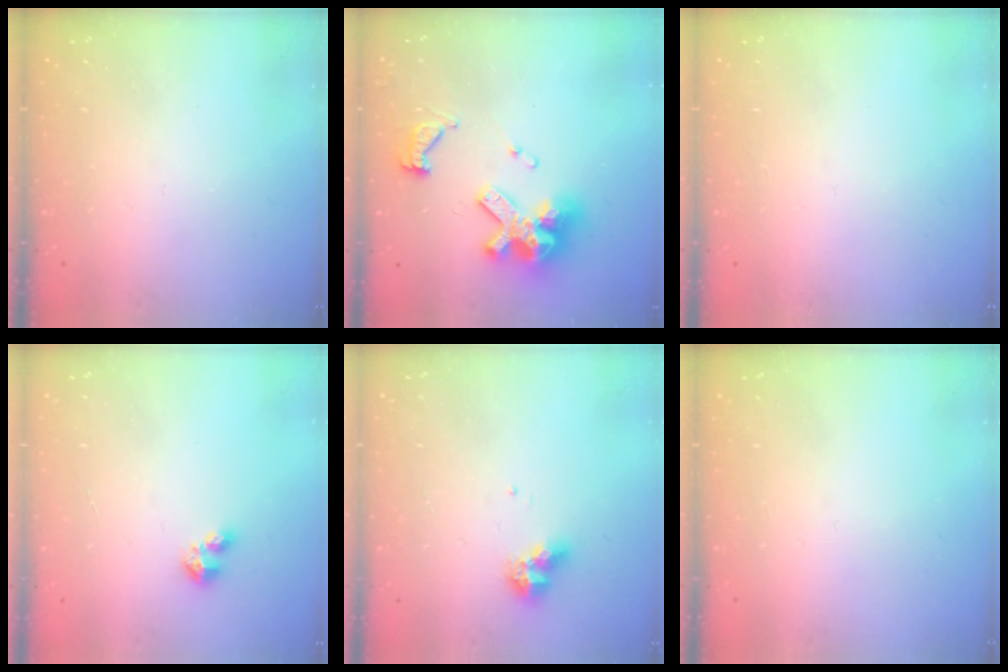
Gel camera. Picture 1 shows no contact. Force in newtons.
{"total": 14.4, "press": 14.4, "slide": 1.6}
{"total": 0.0}
{"total": 2.7, "press": 2.7, "slide": 0.3}
{"total": 7.8, "press": 7.7, "slide": 1.1}
{"total": 0.0}